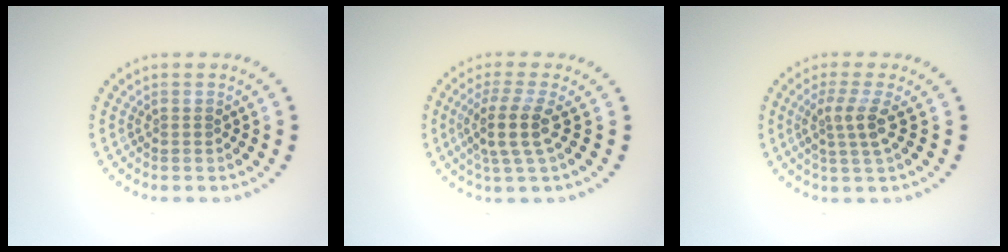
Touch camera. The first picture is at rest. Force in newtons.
{"total": 3.4, "press": 2.6, "slide": 2.1}
{"total": 2.7, "press": 2.0, "slide": 1.8}